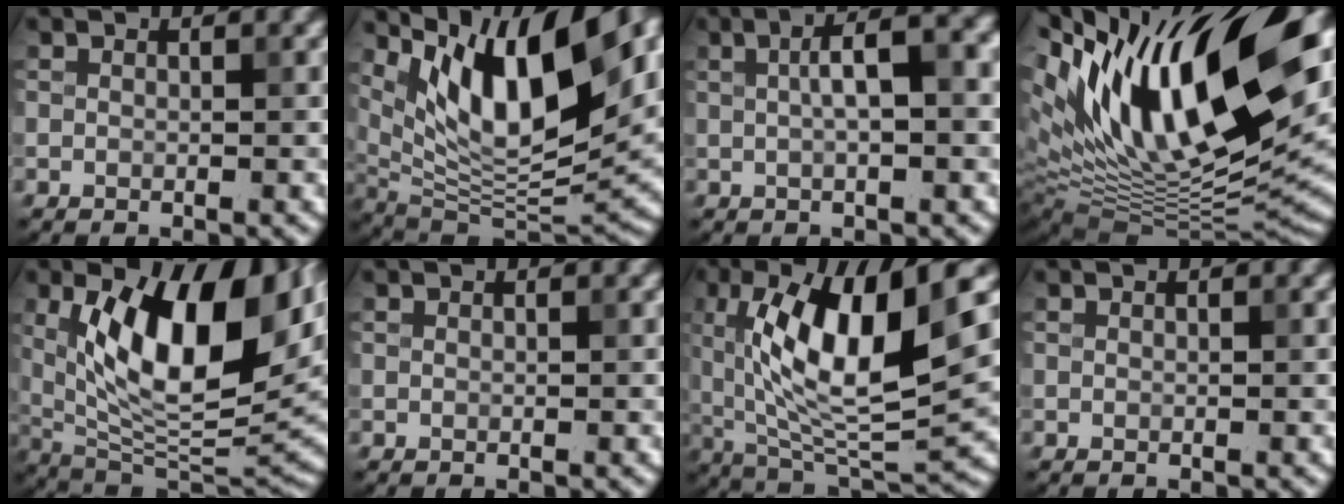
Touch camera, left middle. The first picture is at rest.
{"total": 12.9, "force": [5.3, 4.7, 10.8], "torque": [-0.168, 0.000, 0.105]}
{"total": 5.4, "force": [0.5, 1.7, 5.0], "torque": [-0.079, 0.017, 0.011]}
{"total": 19.2, "force": [5.6, 8.7, 16.2], "torque": [-0.288, 0.010, 0.107]}
{"total": 14.8, "force": [2.8, 6.6, 12.9], "torque": [-0.210, -0.004, 0.051]}
{"total": 0.0}
{"total": 12.1, "force": [2.5, 3.8, 11.2], "torque": [-0.196, 0.001, 0.051]}
{"total": 0.0}